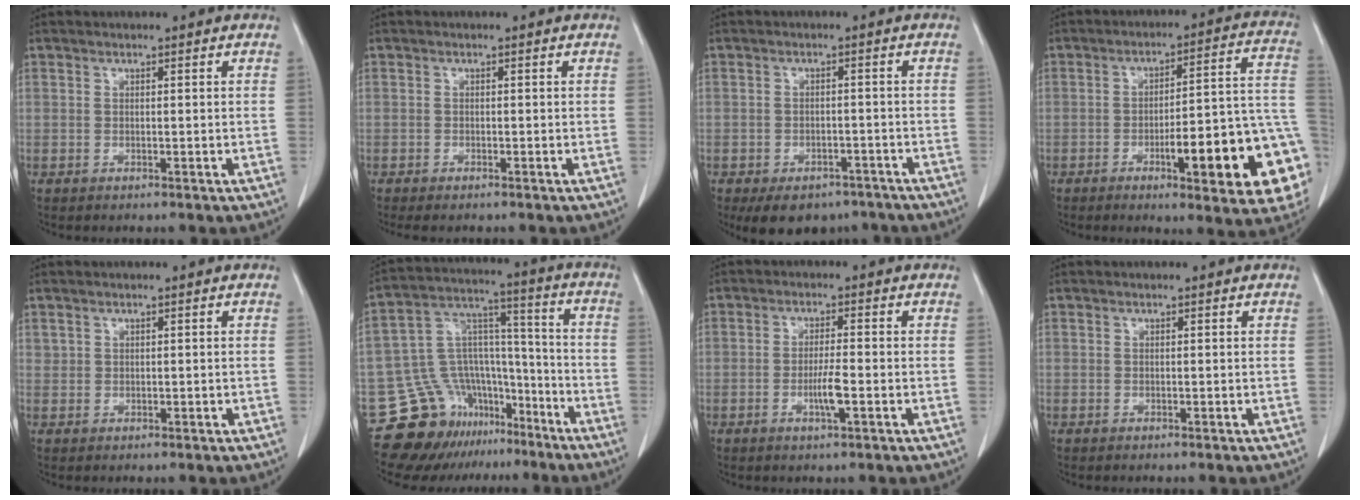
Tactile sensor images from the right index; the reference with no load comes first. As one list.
[{"total": 1.2, "force": [-1.1, 0.3, 0.6], "torque": [-0.010, -0.003, -0.014]}, {"total": 9.5, "force": [-7.0, 5.7, 3.1], "torque": [-0.037, 0.003, -0.092]}, {"total": 19.1, "force": [-6.1, 3.1, 17.9], "torque": [-0.145, 0.026, -0.070]}, {"total": 0.7, "force": [0.4, 0.5, 0.2], "torque": [0.000, 0.004, 0.010]}, {"total": 16.0, "force": [-11.7, 10.0, 4.5], "torque": [-0.070, 0.087, -0.191]}, {"total": 3.8, "force": [-1.2, 0.2, 3.6], "torque": [-0.068, -0.004, -0.022]}, {"total": 0.0}]